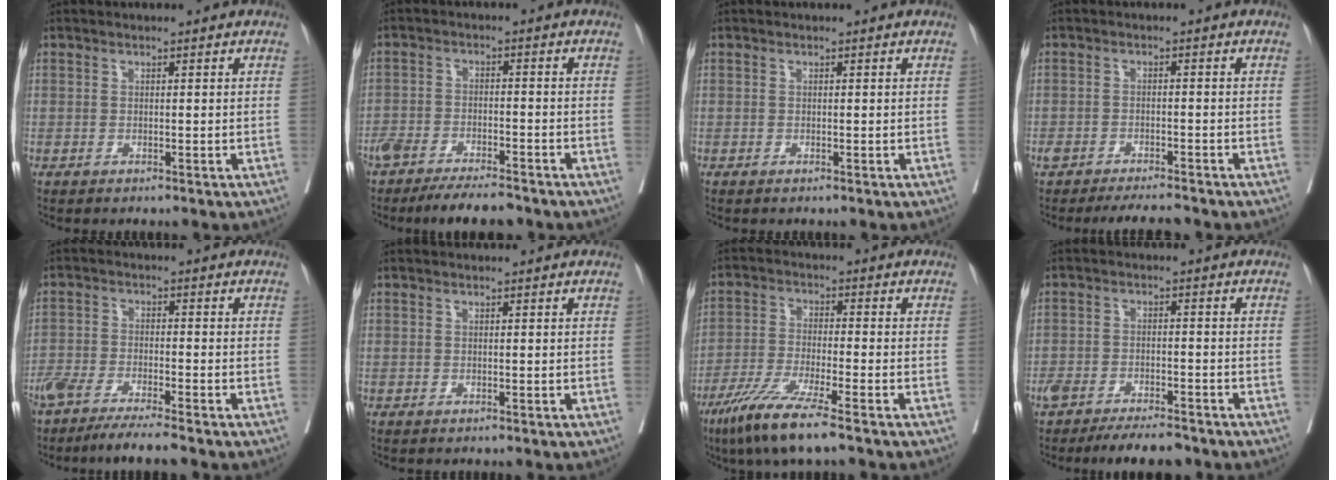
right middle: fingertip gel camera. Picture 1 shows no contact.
{"total": 9.4, "force": [-8.1, 1.9, 4.4], "torque": [-0.068, -0.008, -0.128]}
{"total": 0.0}
{"total": 5.9, "force": [-5.4, 0.8, 2.2], "torque": [-0.031, -0.007, -0.084]}
{"total": 8.6, "force": [-7.1, 0.0, 4.8], "torque": [-0.074, -0.019, -0.119]}
{"total": 0.0}
{"total": 9.0, "force": [-6.1, -0.1, 6.6], "torque": [-0.133, -0.029, -0.119]}
{"total": 8.2, "force": [-7.1, 1.9, 3.6], "torque": [-0.055, -0.003, -0.111]}